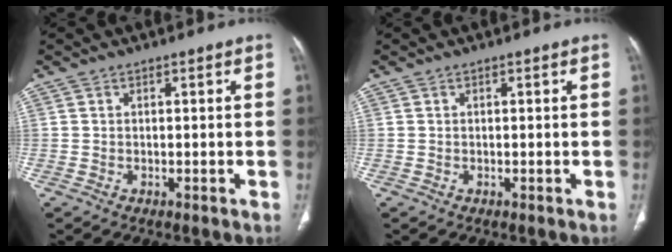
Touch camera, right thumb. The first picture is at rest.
{"total": 0.0}